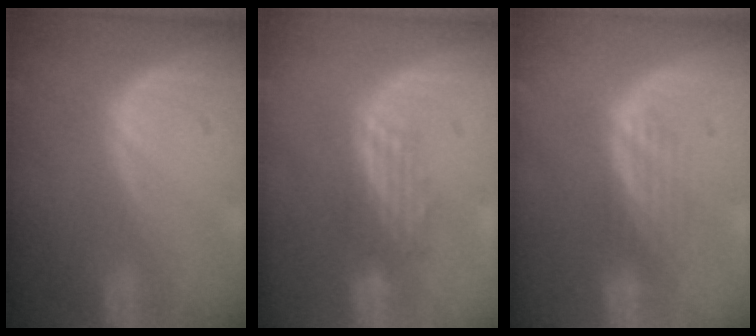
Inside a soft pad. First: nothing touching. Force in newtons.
{"total": 3.2, "press": 3.1, "slide": 0.7}
{"total": 3.9, "press": 3.3, "slide": 2.2}